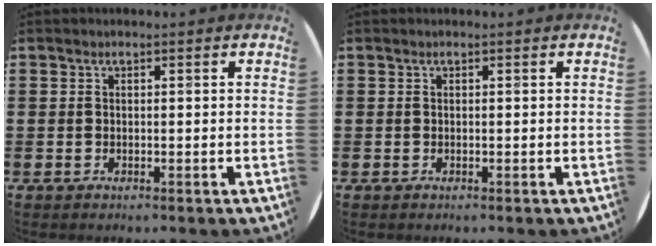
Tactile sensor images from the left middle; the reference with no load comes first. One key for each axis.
{"total": 0.0}